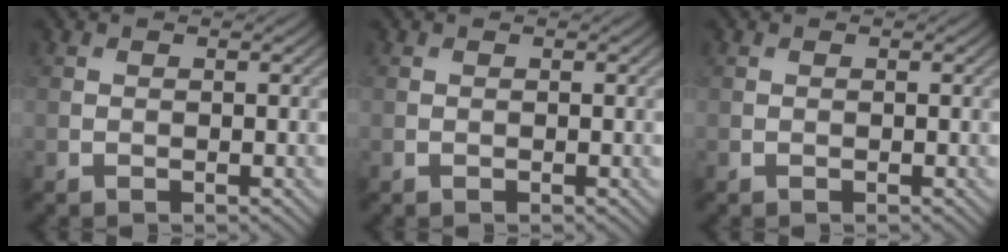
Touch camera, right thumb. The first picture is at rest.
{"total": 0.0}
{"total": 0.0}